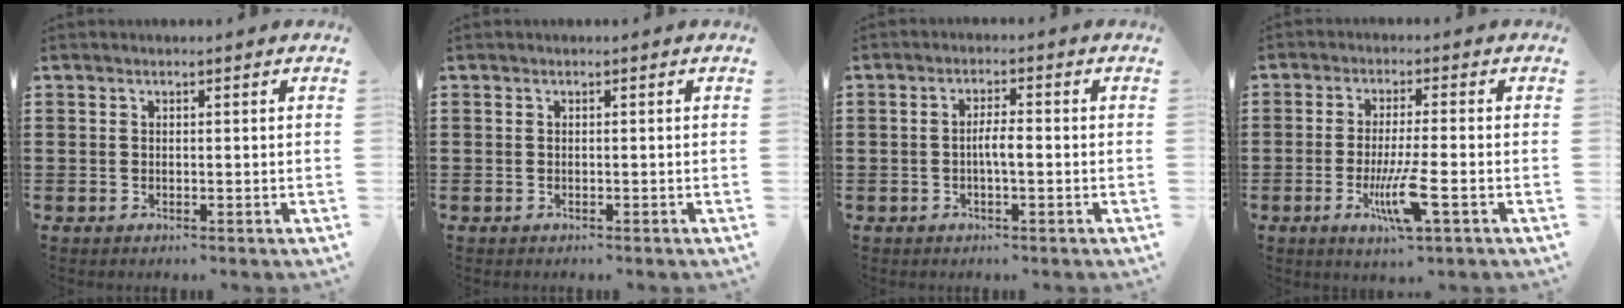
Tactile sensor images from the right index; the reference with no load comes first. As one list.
[{"total": 0.0}, {"total": 2.7, "force": [-0.6, 0.5, 2.6], "torque": [-0.047, 0.002, -0.011]}, {"total": 7.7, "force": [-2.7, 0.7, 7.2], "torque": [-0.143, -0.022, -0.049]}]